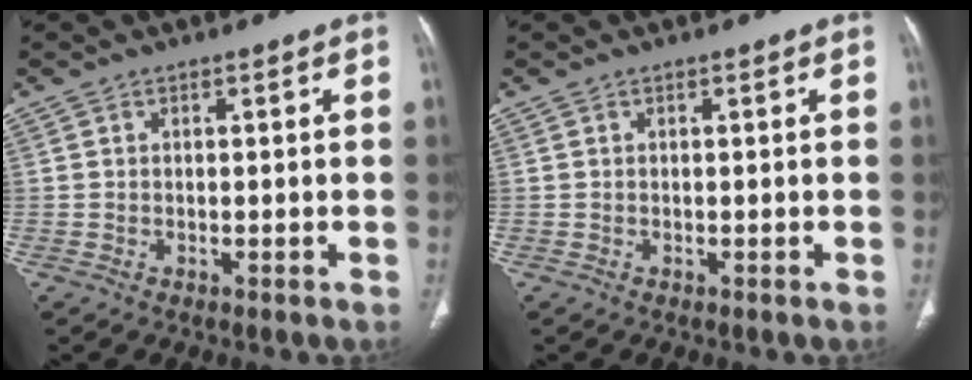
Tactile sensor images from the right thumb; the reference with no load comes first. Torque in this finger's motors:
{"motor_torque": [0.00, 0.00, -0.03, 0.02, 0.00]}